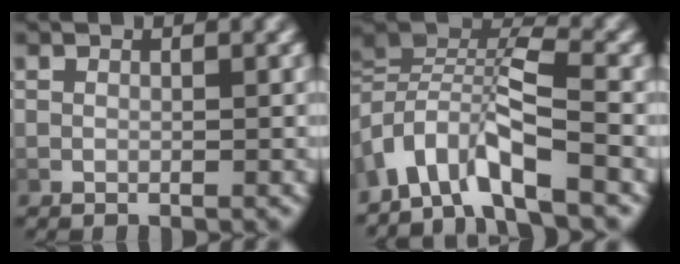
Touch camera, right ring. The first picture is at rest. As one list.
[{"total": 6.6, "force": [0.3, 3.9, 5.4], "torque": [-0.106, 0.000, 0.000]}]